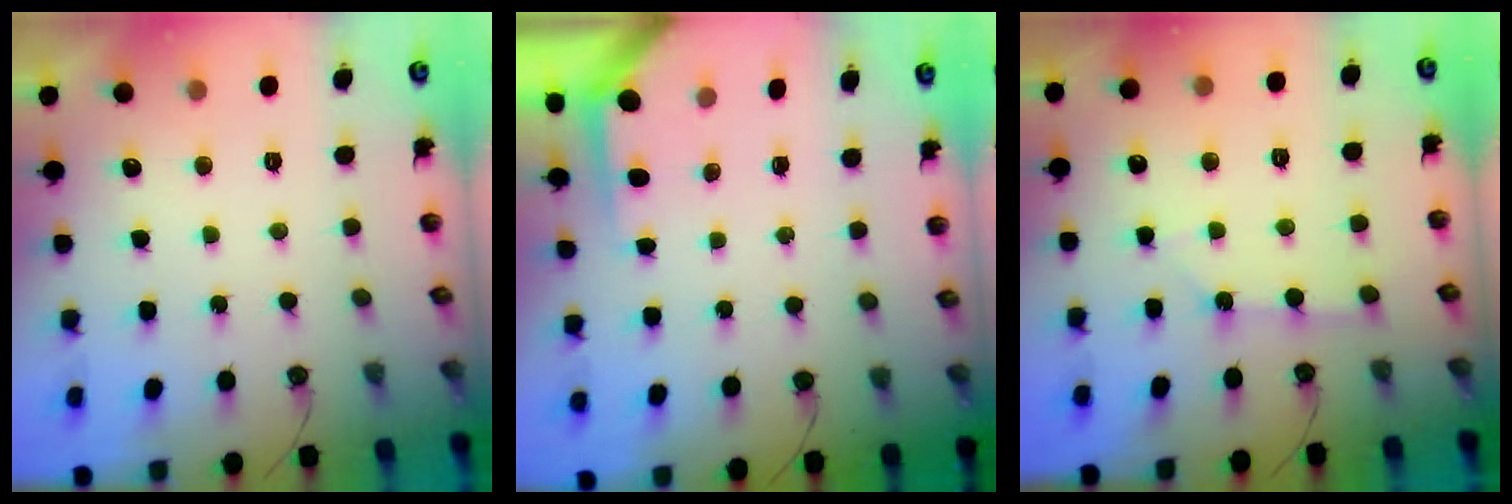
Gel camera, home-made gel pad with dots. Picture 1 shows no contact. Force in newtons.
{"total": 3.4, "press": 3.4, "slide": 0.4}
{"total": 2.1, "press": 2.1, "slide": 0.3}